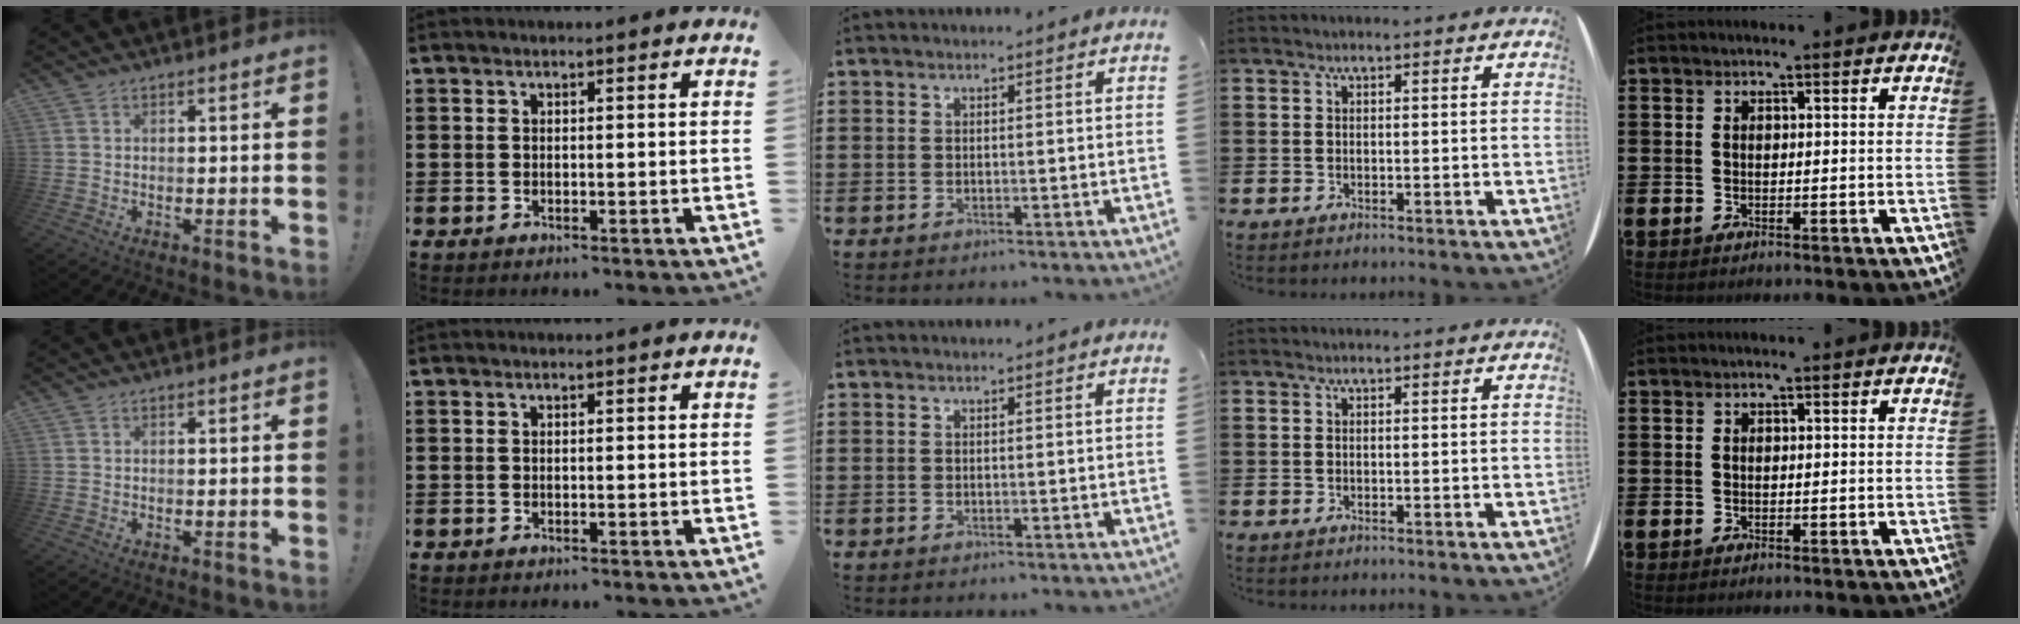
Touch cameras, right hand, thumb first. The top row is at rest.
{}